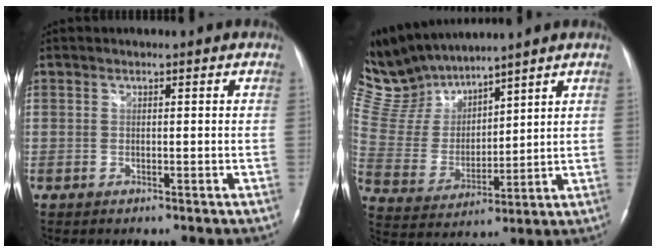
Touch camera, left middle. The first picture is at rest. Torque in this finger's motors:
{"motor_torque": [0.45, -1.48, -0.10, -0.07]}